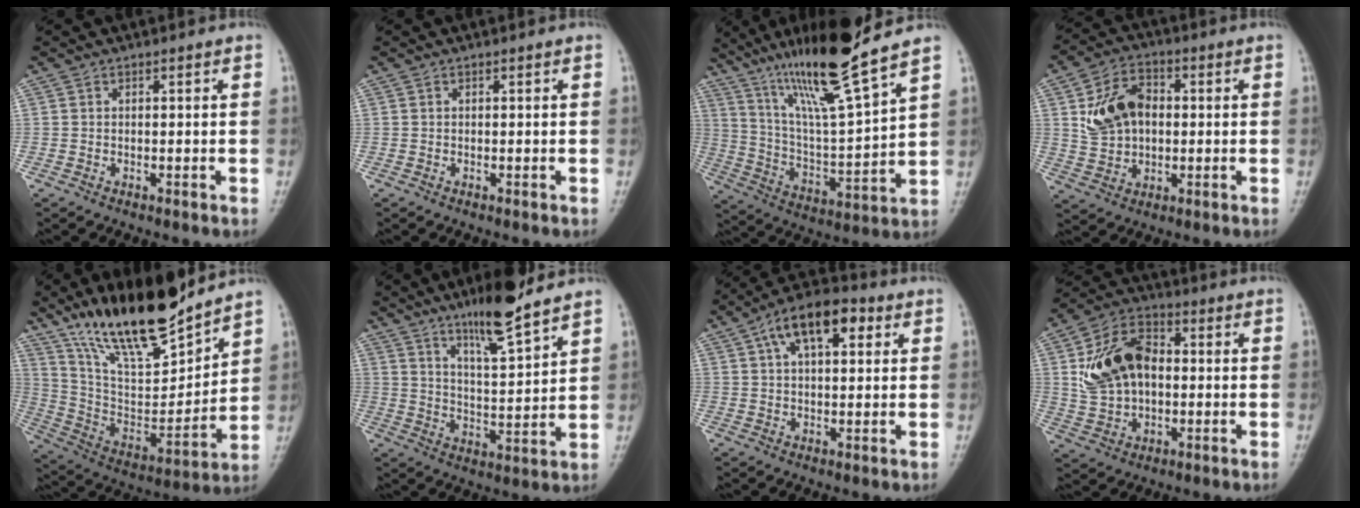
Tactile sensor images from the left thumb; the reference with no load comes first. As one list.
[{"total": 0.0}, {"total": 18.3, "force": [13.3, 0.6, 12.6], "torque": [-0.207, -0.066, 0.243]}, {"total": 11.5, "force": [1.5, 8.1, 8.0], "torque": [-0.124, 0.012, 0.028]}, {"total": 21.0, "force": [16.3, 5.5, 12.1], "torque": [-0.176, -0.084, 0.299]}, {"total": 11.4, "force": [8.4, 1.6, 7.5], "torque": [-0.119, -0.059, 0.148]}, {"total": 11.7, "force": [4.4, 5.8, 9.2], "torque": [-0.136, 0.018, 0.063]}, {"total": 14.4, "force": [1.2, 9.8, 10.5], "torque": [-0.171, 0.019, 0.021]}]